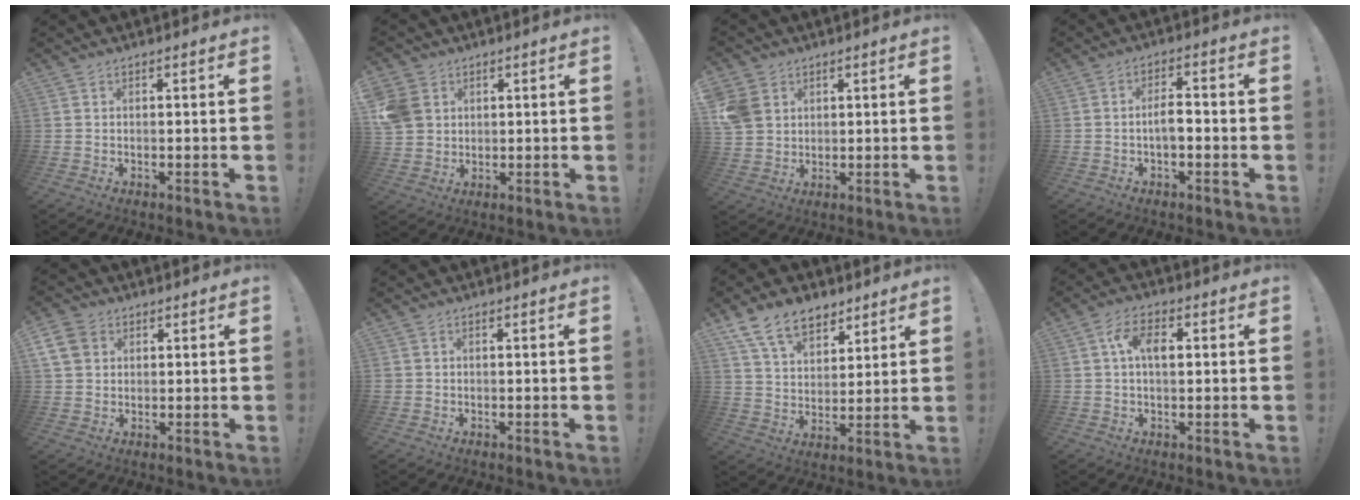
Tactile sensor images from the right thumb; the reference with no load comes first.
{"total": 8.2, "force": [2.7, 7.0, 3.1], "torque": [-0.065, -0.003, 0.058]}
{"total": 7.8, "force": [3.0, 6.5, 3.1], "torque": [-0.065, -0.004, 0.062]}
{"total": 5.1, "force": [-1.3, 2.2, 4.5], "torque": [-0.087, 0.009, -0.024]}
{"total": 7.6, "force": [3.0, 6.1, 3.3], "torque": [-0.058, -0.009, 0.062]}
{"total": 1.1, "force": [0.1, 1.1, 0.2], "torque": [-0.003, 0.003, 0.001]}
{"total": 13.5, "force": [8.9, 8.1, 6.2], "torque": [-0.103, -0.046, 0.169]}
{"total": 6.5, "force": [1.3, 3.6, 5.3], "torque": [-0.087, 0.009, 0.021]}